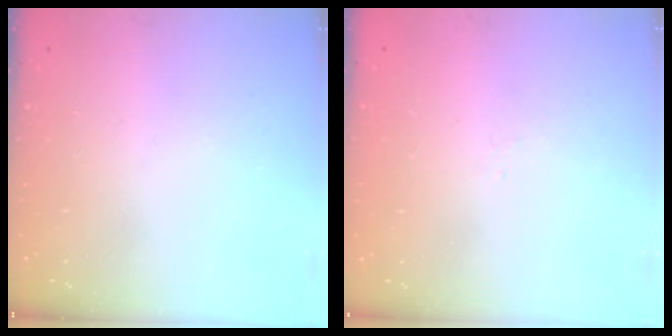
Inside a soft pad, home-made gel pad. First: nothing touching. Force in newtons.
{"total": 1.6, "press": 1.5, "slide": 0.4}